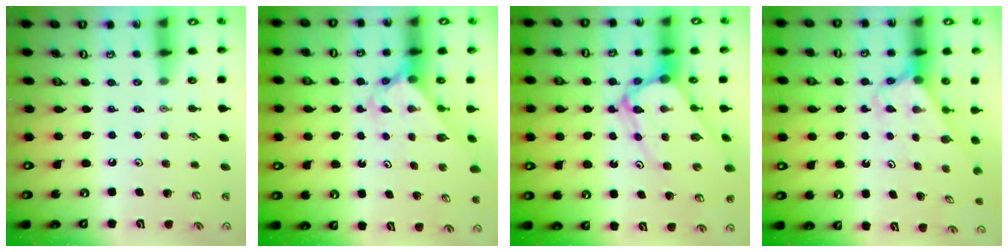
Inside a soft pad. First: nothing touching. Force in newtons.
{"total": 2.7, "press": 2.7, "slide": 0.2}
{"total": 10.1, "press": 10.0, "slide": 0.9}
{"total": 2.7, "press": 2.7, "slide": 0.1}